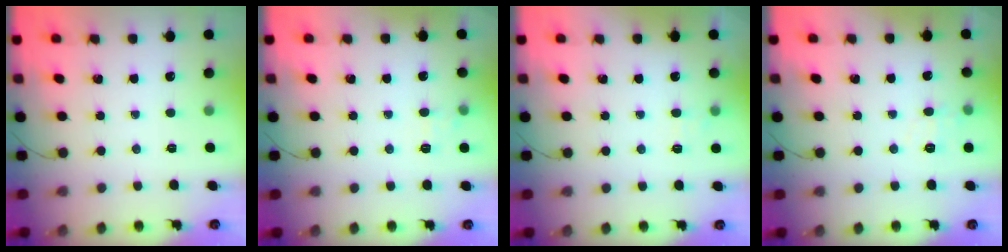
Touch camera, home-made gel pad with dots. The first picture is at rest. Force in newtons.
{"total": 6.8, "press": 6.6, "slide": 1.6}
{"total": 6.3, "press": 6.2, "slide": 1.1}
{"total": 4.8, "press": 4.4, "slide": 1.7}